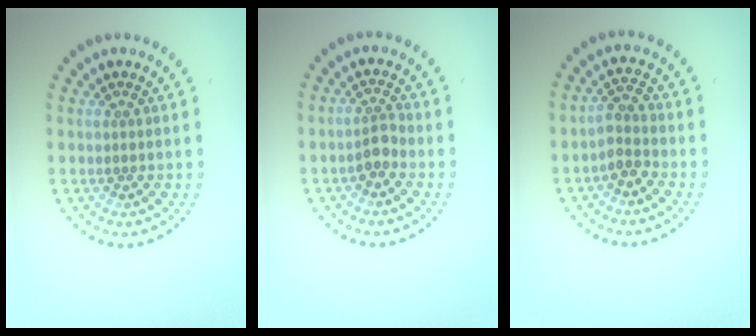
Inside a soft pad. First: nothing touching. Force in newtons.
{"total": 1.8, "press": 1.5, "slide": 1.0}
{"total": 2.1, "press": 1.7, "slide": 1.1}